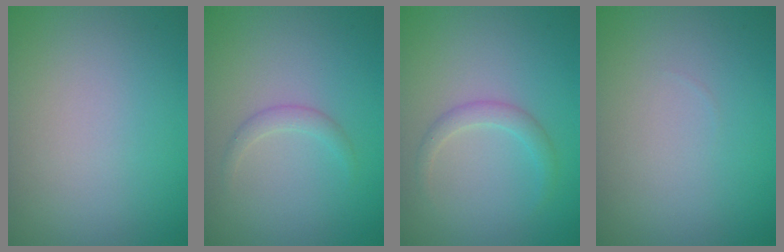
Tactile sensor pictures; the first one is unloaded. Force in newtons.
{"total": 1.2, "press": 1.2, "slide": 0.0}
{"total": 1.5, "press": 1.5, "slide": 0.0}
{"total": 0.0}